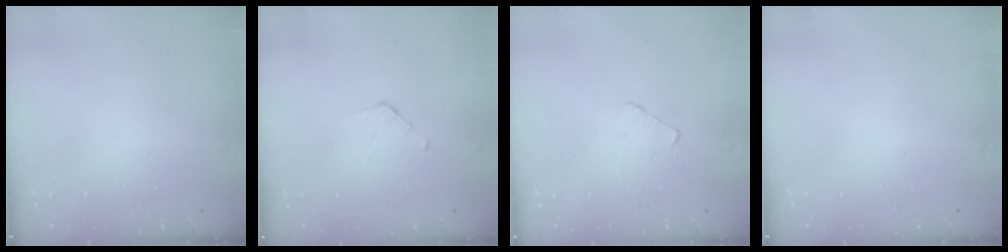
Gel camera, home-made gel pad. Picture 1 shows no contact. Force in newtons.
{"total": 3.2, "press": 3.1, "slide": 0.3}
{"total": 2.6, "press": 2.6, "slide": 0.3}
{"total": 0.0}